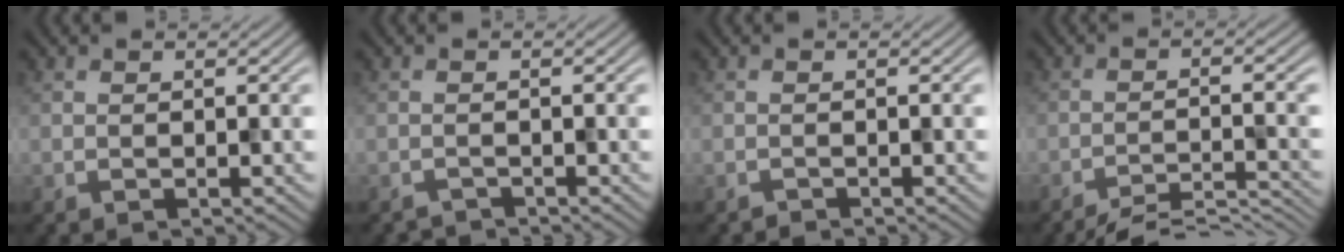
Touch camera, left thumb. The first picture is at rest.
{"total": 1.3, "force": [-1.3, 0.1, 0.0], "torque": [0.002, -0.002, -0.027]}
{"total": 0.6, "force": [-0.6, 0.1, 0.0], "torque": [0.000, 0.000, -0.014]}
{"total": 6.6, "force": [-5.4, 0.9, 3.7], "torque": [-0.069, 0.003, -0.079]}